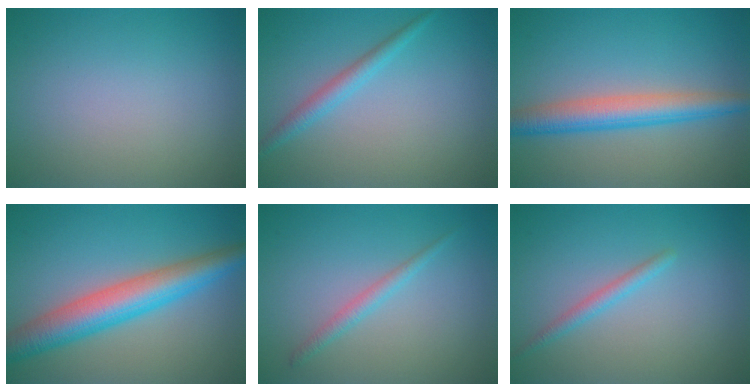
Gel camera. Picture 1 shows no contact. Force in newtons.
{"total": 1.9, "press": 1.9, "slide": 0.1}
{"total": 4.8, "press": 4.8, "slide": 0.1}
{"total": 6.7, "press": 6.7, "slide": 0.3}
{"total": 1.4, "press": 1.4, "slide": 0.1}
{"total": 1.4, "press": 1.4, "slide": 0.1}